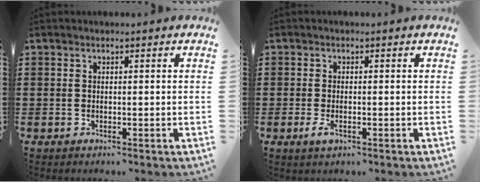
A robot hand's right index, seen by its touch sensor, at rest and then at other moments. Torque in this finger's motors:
{"motor_torque": [0.65, 0.25, 0.34, 0.05]}